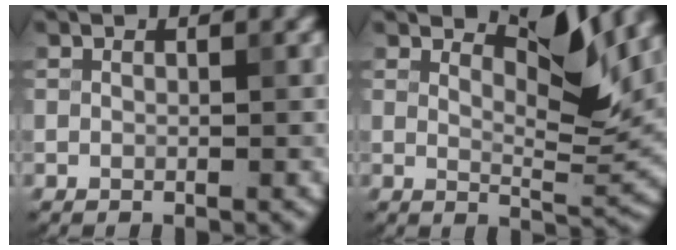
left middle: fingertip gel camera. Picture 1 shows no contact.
{"total": 3.8, "force": [2.7, 0.3, 2.6], "torque": [-0.057, -0.004, 0.061]}